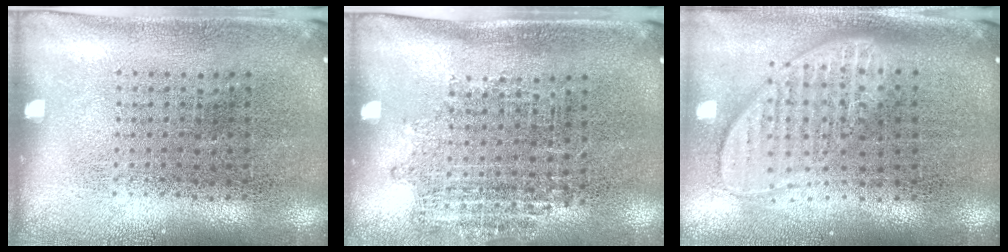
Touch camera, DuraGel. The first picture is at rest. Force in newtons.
{"total": 1.1, "press": 0.9, "slide": 0.7}
{"total": 2.1, "press": 1.6, "slide": 1.4}